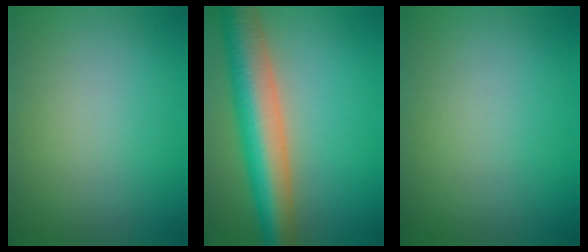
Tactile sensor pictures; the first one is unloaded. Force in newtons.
{"total": 9.7, "press": 9.7, "slide": 0.6}
{"total": 0.0}